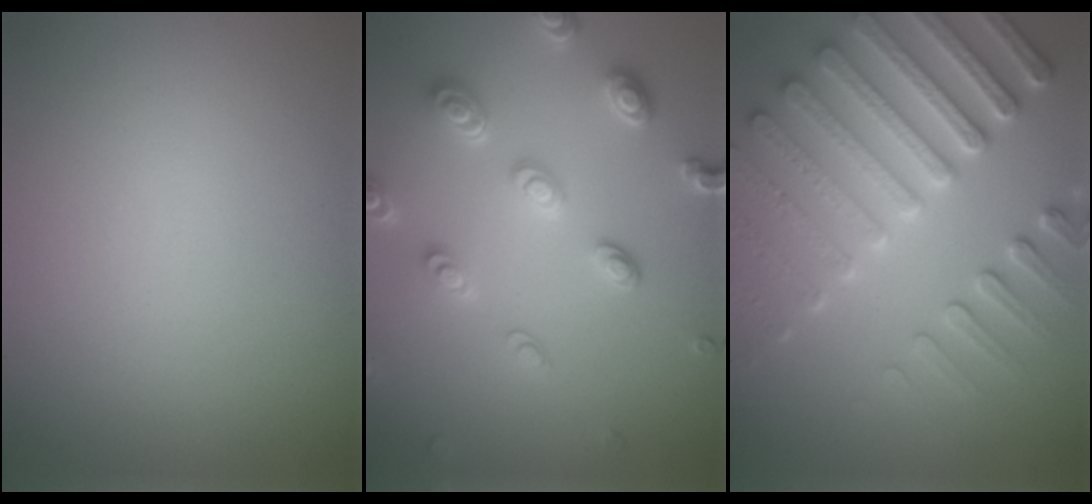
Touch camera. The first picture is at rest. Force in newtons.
{"total": 4.5, "press": 3.6, "slide": 2.7}
{"total": 7.5, "press": 7.2, "slide": 2.0}